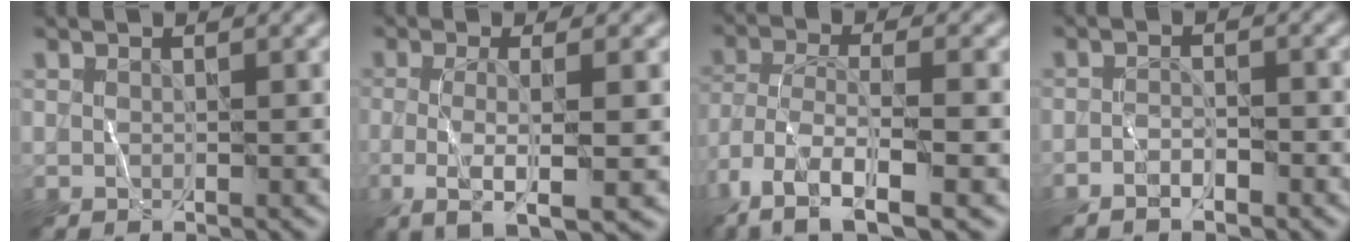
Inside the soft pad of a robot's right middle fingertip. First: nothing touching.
{"total": 5.2, "force": [-0.8, 1.1, 5.1], "torque": [-0.092, -0.004, -0.018]}
{"total": 9.2, "force": [-5.8, 2.7, 6.6], "torque": [-0.135, -0.003, -0.112]}
{"total": 1.4, "force": [-1.2, 0.2, 0.7], "torque": [-0.014, 0.007, -0.025]}